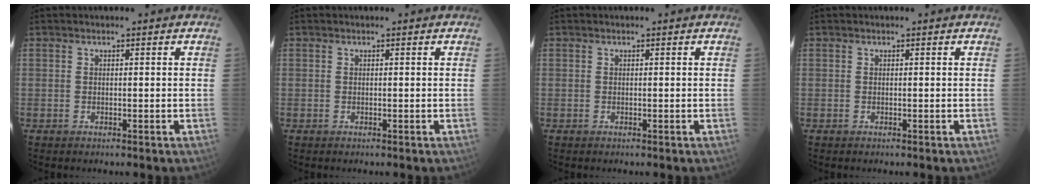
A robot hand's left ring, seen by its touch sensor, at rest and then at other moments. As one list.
[{"total": 0.0}, {"total": 0.0}, {"total": 0.0}]